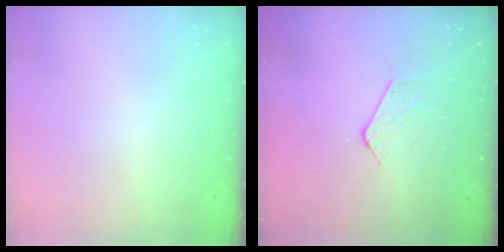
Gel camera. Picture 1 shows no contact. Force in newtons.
{"total": 5.3, "press": 5.3, "slide": 0.2}